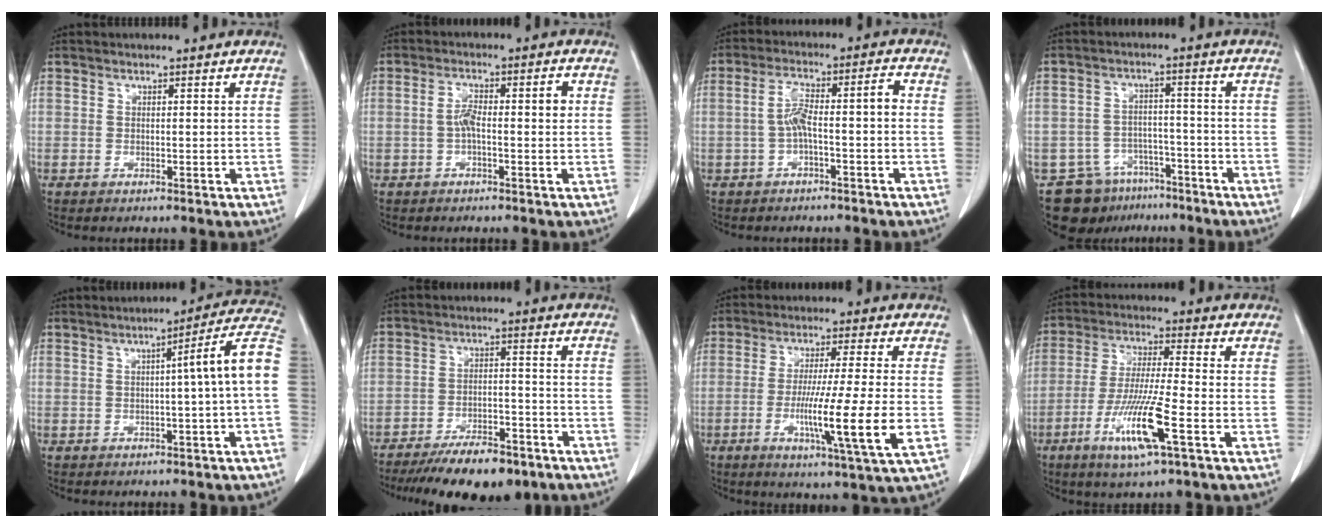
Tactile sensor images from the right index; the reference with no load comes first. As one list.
[{"total": 4.8, "force": [-0.1, 1.2, 4.6], "torque": [-0.087, 0.018, -0.003]}, {"total": 6.4, "force": [-1.0, 1.0, 6.2], "torque": [-0.120, 0.032, -0.017]}, {"total": 9.9, "force": [-6.8, 6.9, 2.1], "torque": [-0.031, 0.025, -0.102]}, {"total": 8.7, "force": [-0.1, -1.2, 8.6], "torque": [-0.104, 0.022, -0.008]}, {"total": 13.5, "force": [-10.5, 4.2, 7.3], "torque": [-0.108, -0.001, -0.165]}, {"total": 12.5, "force": [-3.0, -1.2, 12.1], "torque": [-0.211, -0.029, -0.055]}, {"total": 11.3, "force": [-4.7, 0.2, 10.3], "torque": [-0.203, -0.021, -0.091]}]